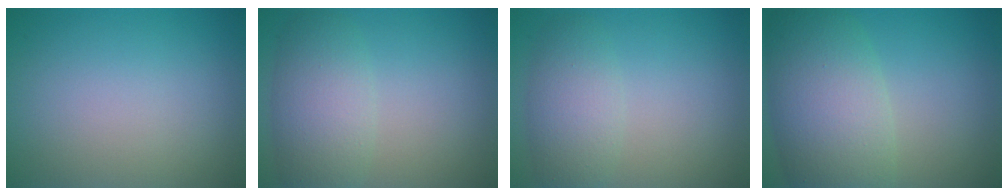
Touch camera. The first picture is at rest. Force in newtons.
{"total": 4.7, "press": 4.7, "slide": 0.1}
{"total": 3.5, "press": 3.5, "slide": 0.3}
{"total": 8.4, "press": 8.4, "slide": 0.3}